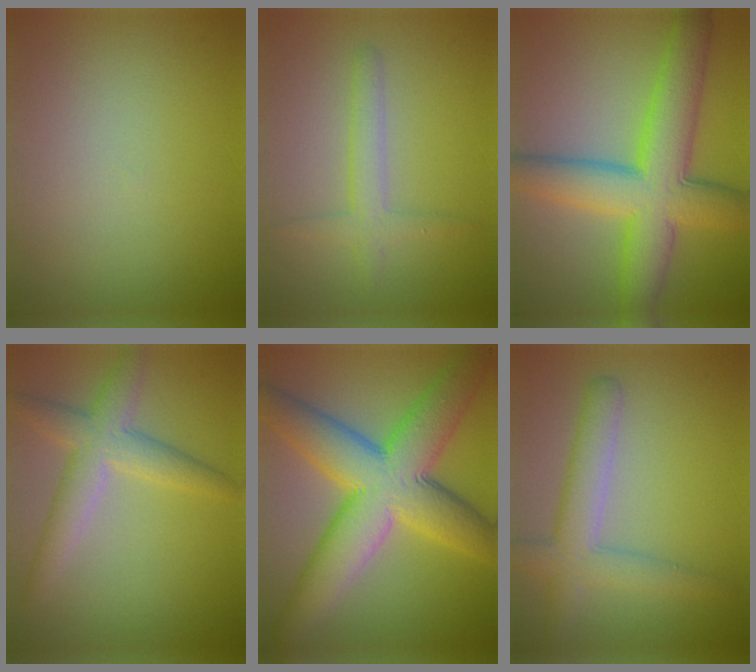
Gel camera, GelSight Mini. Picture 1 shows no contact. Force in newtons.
{"total": 2.4, "press": 2.4, "slide": 0.1}
{"total": 9.5, "press": 9.5, "slide": 0.2}
{"total": 4.5, "press": 4.5, "slide": 0.0}
{"total": 12.0, "press": 12.0, "slide": 0.3}
{"total": 4.5, "press": 4.5, "slide": 0.2}